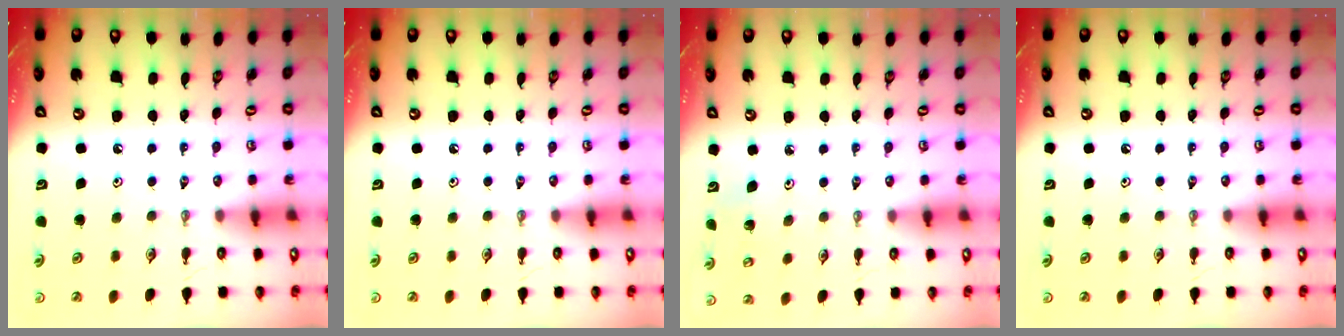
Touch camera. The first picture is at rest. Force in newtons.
{"total": 0.0}
{"total": 2.8, "press": 2.7, "slide": 1.0}
{"total": 0.0}